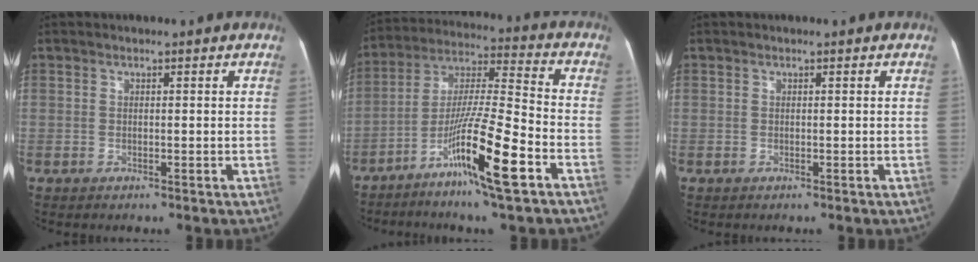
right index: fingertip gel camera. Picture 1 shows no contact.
{"total": 15.7, "force": [-7.6, 0.2, 13.7], "torque": [-0.260, -0.015, -0.135]}
{"total": 0.0}